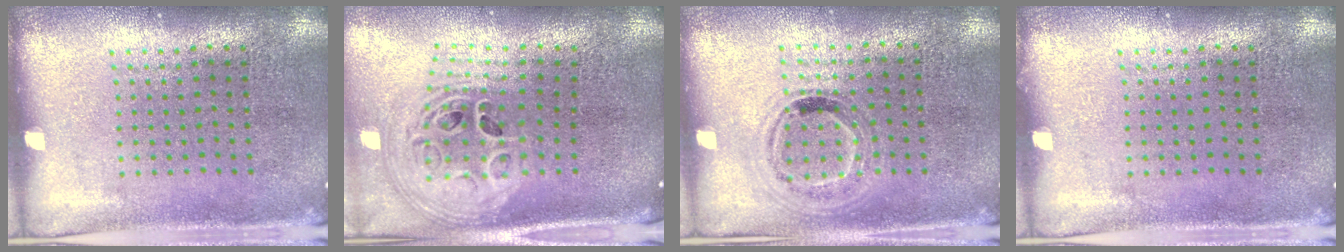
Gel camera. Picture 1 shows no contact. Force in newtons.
{"total": 3.0, "press": 2.0, "slide": 2.2}
{"total": 0.9, "press": 0.9, "slide": 0.3}
{"total": 0.0}